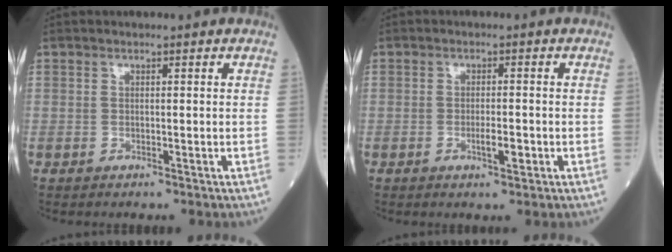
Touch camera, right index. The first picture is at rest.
{"total": 2.5, "force": [-0.9, 0.5, 2.3], "torque": [-0.040, -0.001, -0.013]}